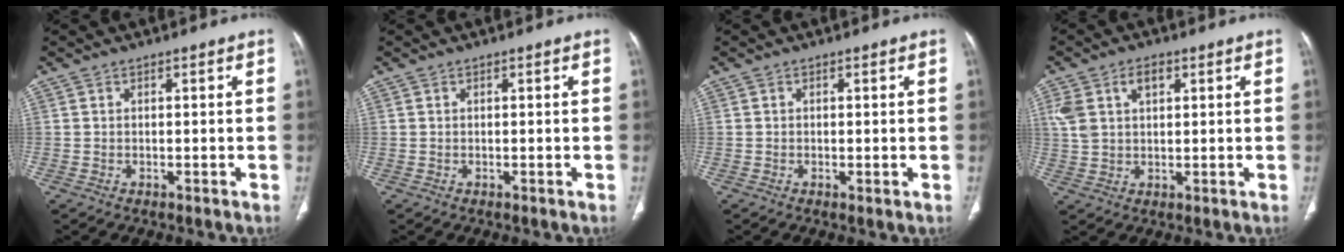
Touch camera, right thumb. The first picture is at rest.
{"total": 0.0}
{"total": 0.7, "force": [-0.1, 0.1, 0.6], "torque": [-0.016, -0.004, -0.002]}
{"total": 6.9, "force": [2.8, 4.2, 4.8], "torque": [-0.094, 0.008, 0.059]}